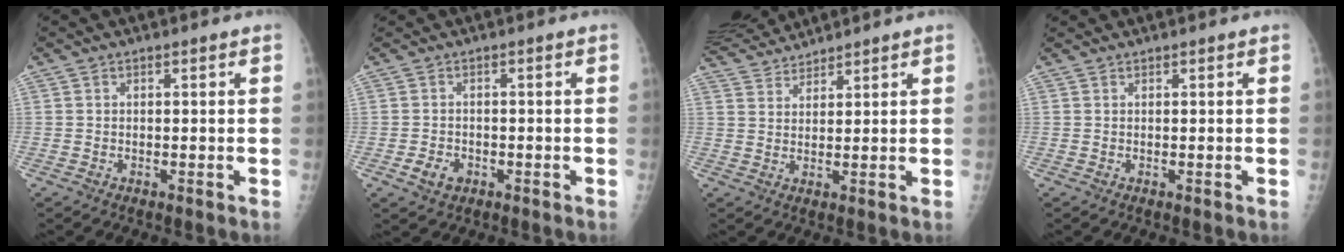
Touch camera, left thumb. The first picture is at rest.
{"total": 2.7, "force": [-1.1, 2.2, 1.2], "torque": [-0.011, 0.003, -0.012]}
{"total": 6.0, "force": [5.9, 0.2, 0.3], "torque": [-0.004, 0.001, 0.116]}
{"total": 0.0}